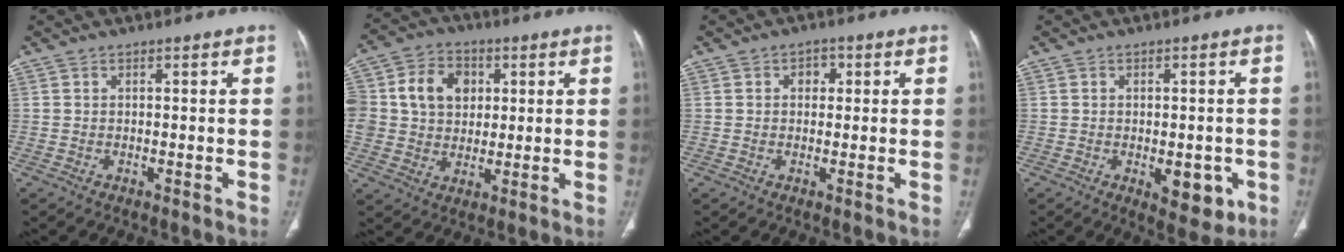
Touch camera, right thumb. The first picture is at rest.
{"total": 16.1, "force": [3.4, 13.1, 8.8], "torque": [-0.163, 0.020, 0.065]}
{"total": 2.5, "force": [0.6, 2.0, 1.4], "torque": [-0.005, 0.004, 0.005]}
{"total": 7.0, "force": [-2.1, 3.7, 5.6], "torque": [-0.050, 0.000, -0.015]}